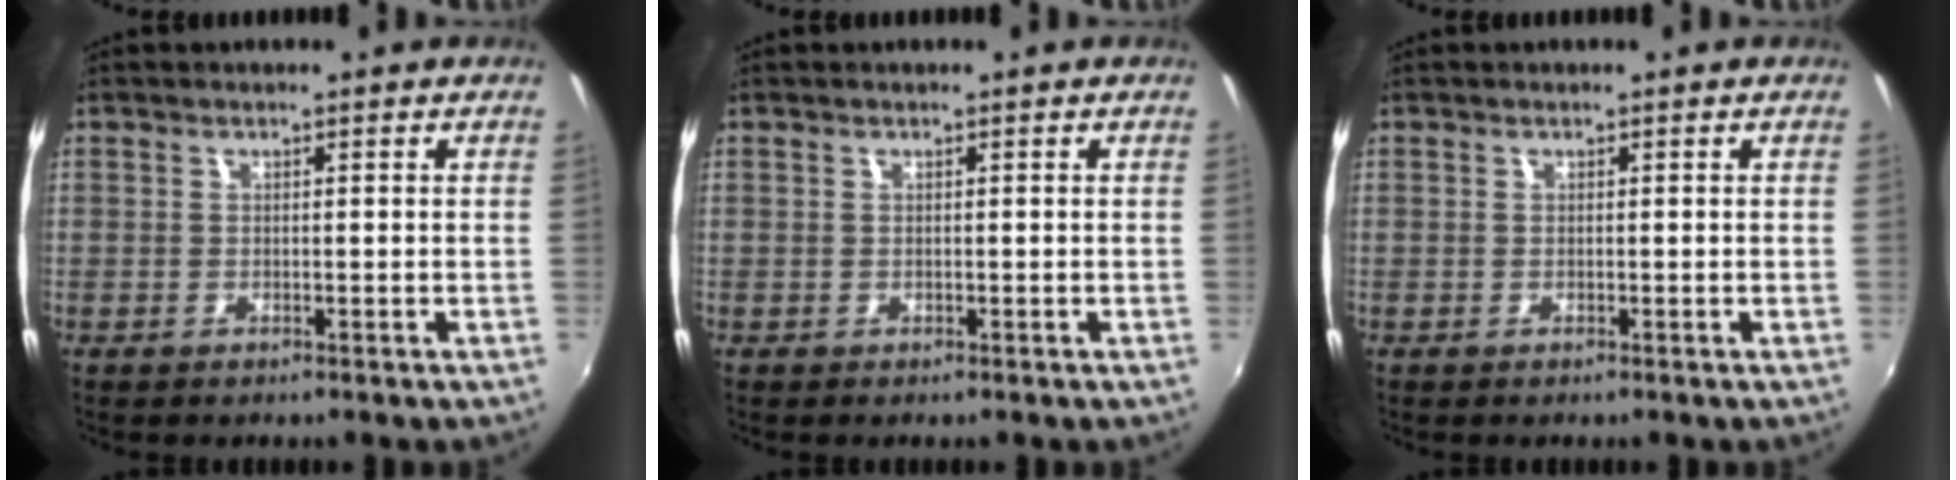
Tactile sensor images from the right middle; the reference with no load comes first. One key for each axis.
{"total": 0.0}
{"total": 0.0}